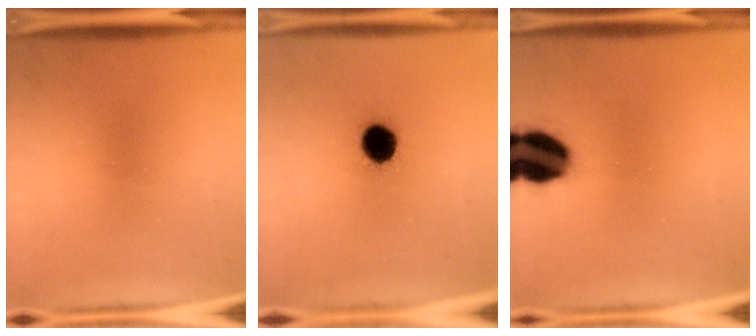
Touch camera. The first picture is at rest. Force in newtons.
{"total": 6.9}
{"total": 14.6}